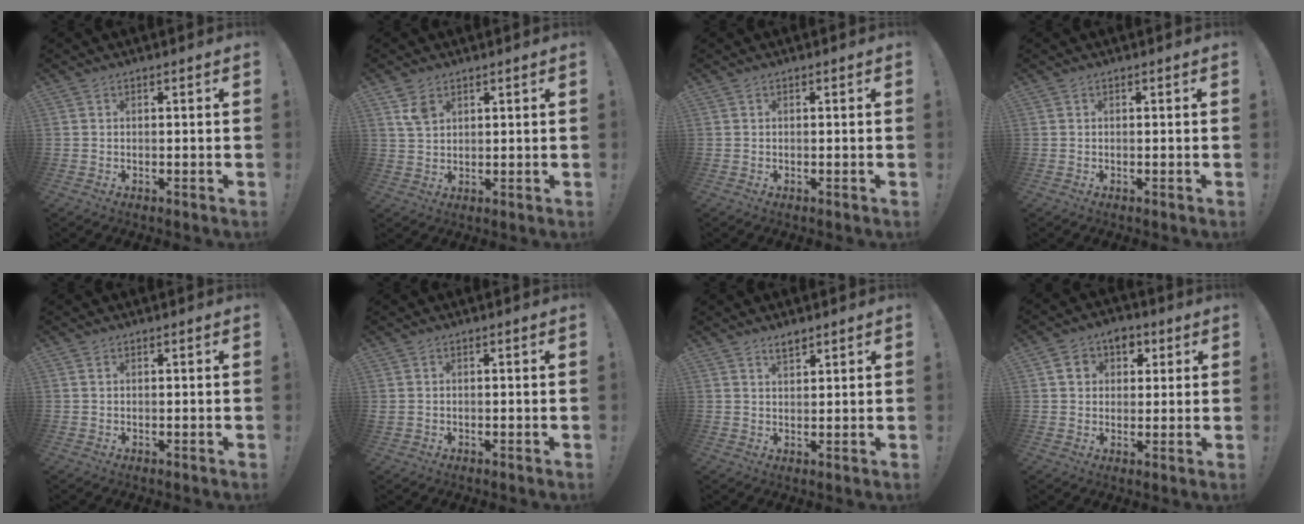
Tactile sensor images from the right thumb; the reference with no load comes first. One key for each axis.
{"total": 4.6, "fx": 2.8, "fy": 2.6, "fz": 2.6, "tx": -0.045, "ty": -0.011, "tz": 0.053}
{"total": 0.0}
{"total": 0.0}
{"total": 0.5, "fx": 0.3, "fy": 0.2, "fz": 0.4, "tx": -0.012, "ty": 0.003, "tz": 0.007}
{"total": 0.6, "fx": 0.3, "fy": 0.3, "fz": 0.4, "tx": -0.009, "ty": 0.002, "tz": 0.006}
{"total": 3.1, "fx": 2.5, "fy": 1.2, "fz": 1.4, "tx": -0.023, "ty": -0.011, "tz": 0.044}
{"total": 7.5, "fx": 2.5, "fy": 6.6, "fz": 2.6, "tx": -0.036, "ty": -0.004, "tz": 0.051}